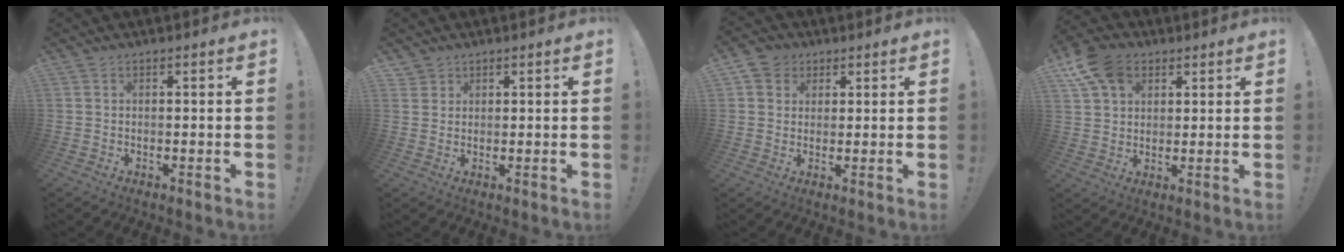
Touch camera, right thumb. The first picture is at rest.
{"total": 1.8, "force": [1.3, 1.2, 0.2], "torque": [0.001, -0.009, 0.023]}
{"total": 4.9, "force": [2.0, 4.3, 1.0], "torque": [-0.021, -0.003, 0.039]}
{"total": 11.5, "force": [5.7, 8.1, 5.8], "torque": [-0.106, -0.018, 0.114]}